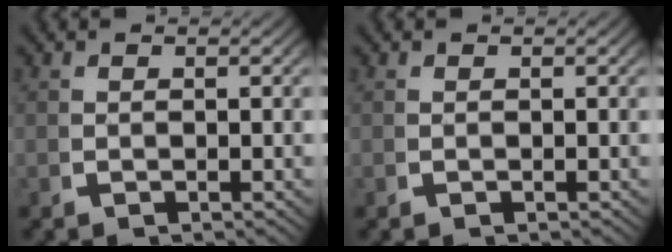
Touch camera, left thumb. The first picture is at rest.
{"total": 0.0}